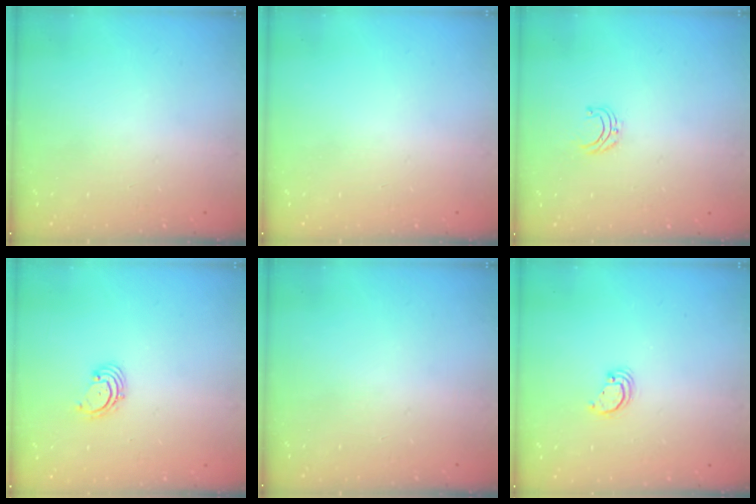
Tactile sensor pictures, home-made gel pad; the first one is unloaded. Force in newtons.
{"total": 0.0}
{"total": 4.2, "press": 4.2, "slide": 0.4}
{"total": 1.8, "press": 1.7, "slide": 0.6}
{"total": 0.0}
{"total": 2.9, "press": 2.9, "slide": 0.1}